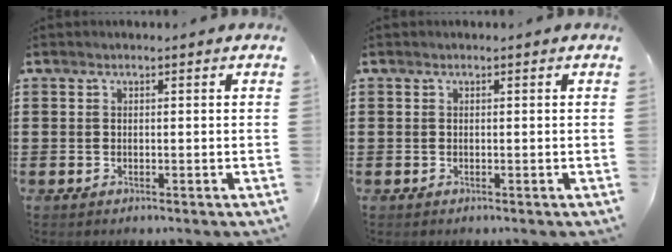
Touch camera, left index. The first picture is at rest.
{"total": 0.0}